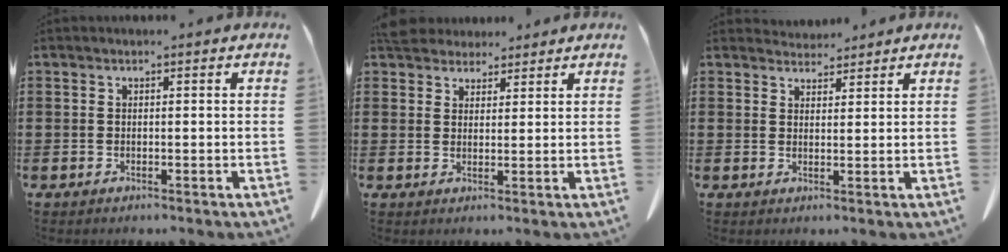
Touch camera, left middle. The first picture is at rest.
{"total": 4.6, "force": [4.2, 1.6, 0.6], "torque": [-0.019, -0.009, 0.082]}
{"total": 3.2, "force": [3.2, 0.7, 0.2], "torque": [-0.004, -0.011, 0.059]}